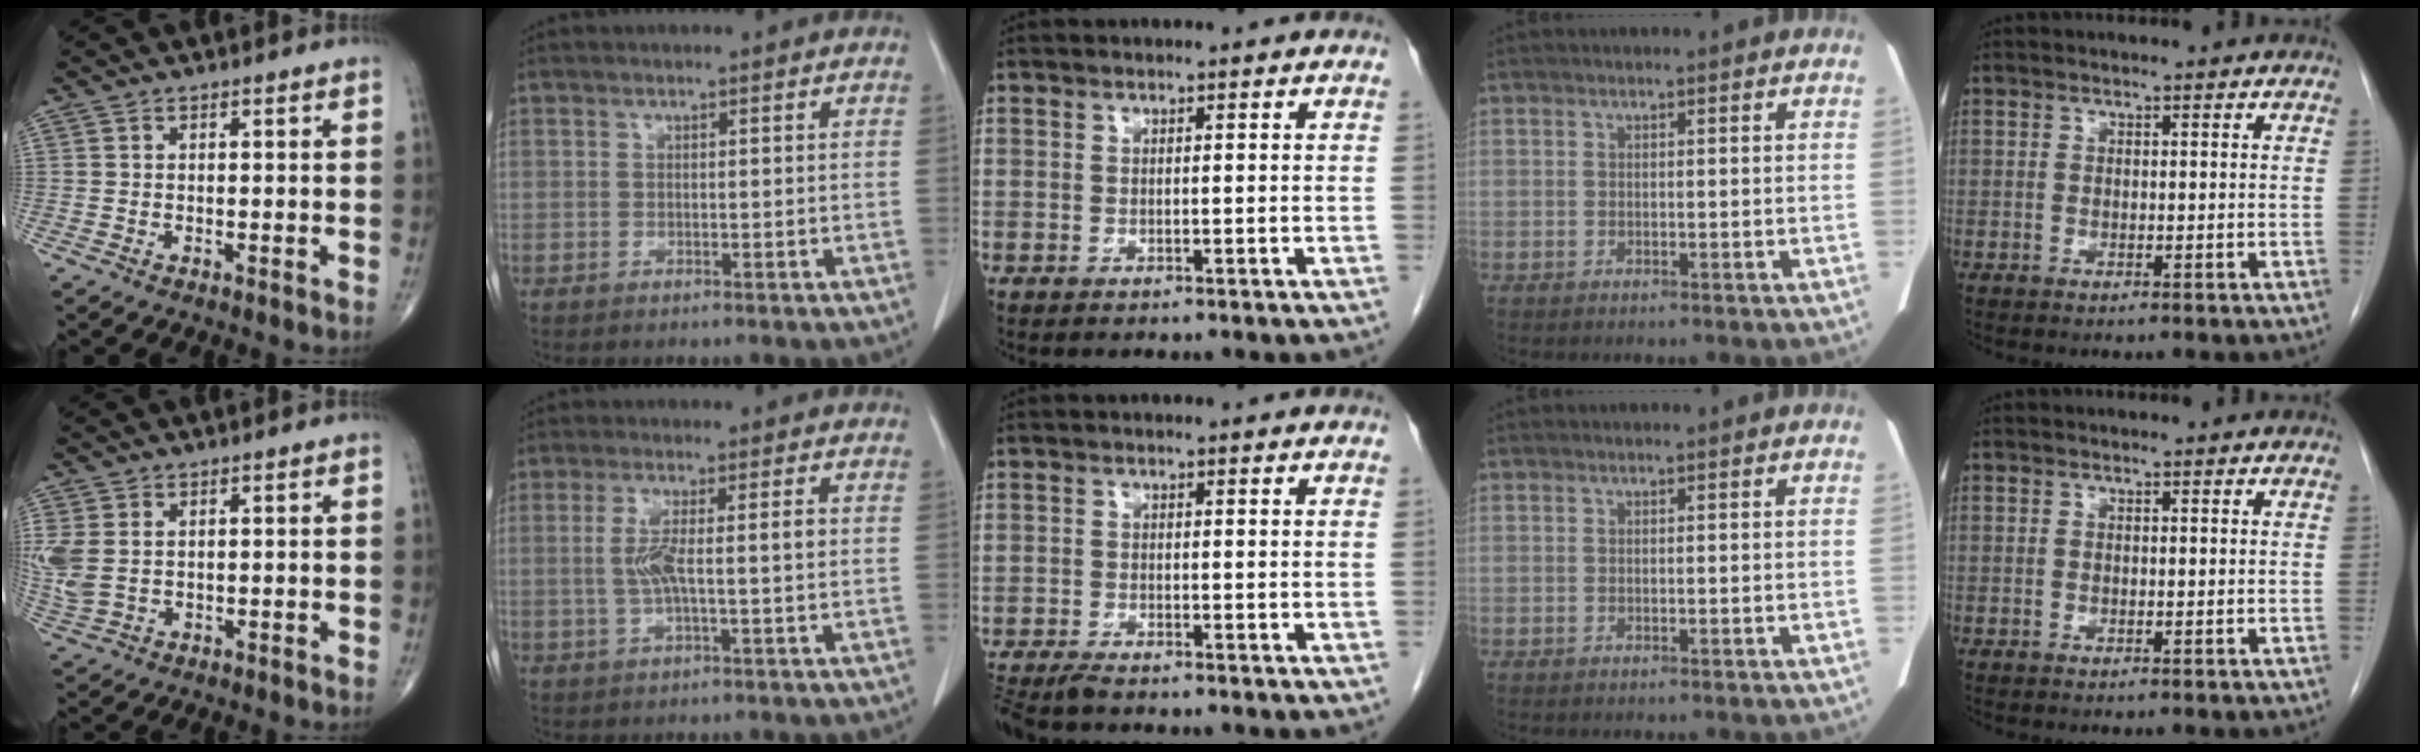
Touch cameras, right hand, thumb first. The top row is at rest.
{"thumb": {"total": 6.4, "force": [1.1, 4.3, 4.6], "torque": [-0.128, 0.003, 0.032]}, "index": {"total": 5.3, "force": [0.0, 0.4, 5.3], "torque": [-0.105, 0.004, 0.000]}, "middle": {"total": 4.1, "force": [-3.6, 0.4, 1.8], "torque": [-0.032, -0.014, -0.064]}}